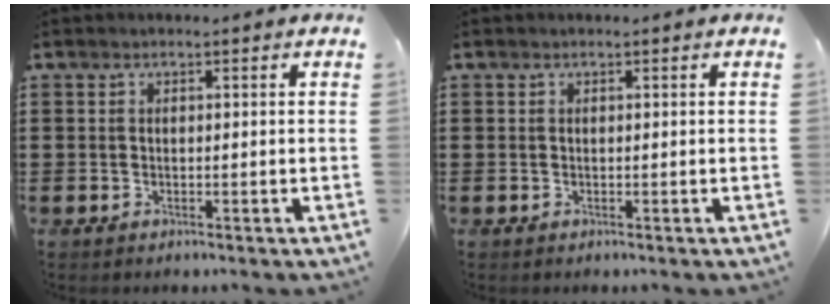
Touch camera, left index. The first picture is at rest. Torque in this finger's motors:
{"motor_torque": [0.00, 0.00, 0.00, 0.00]}